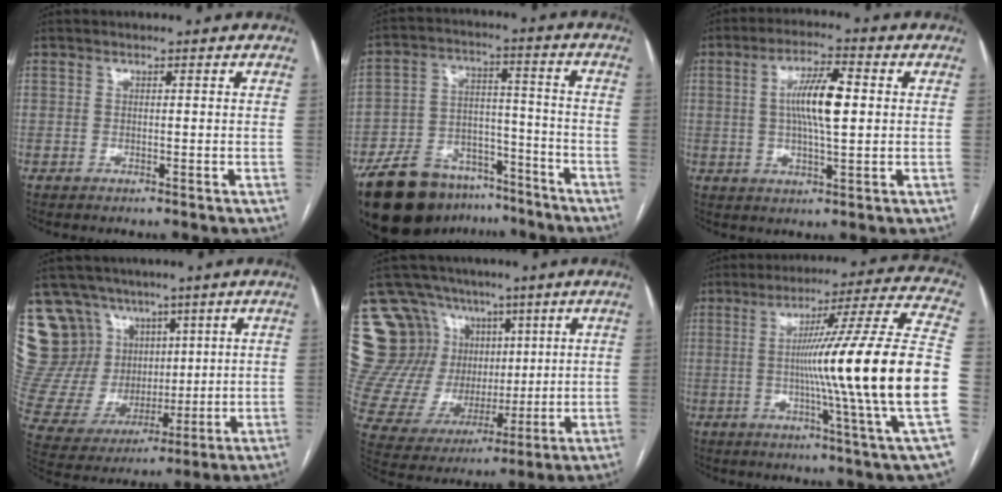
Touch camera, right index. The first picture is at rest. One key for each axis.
{"total": 16.7, "fx": -12.6, "fy": 8.5, "fz": 7.0, "tx": -0.112, "ty": 0.037, "tz": -0.202}
{"total": 8.7, "fx": 1.2, "fy": 1.5, "fz": 8.5, "tx": -0.157, "ty": 0.009, "tz": 0.021}
{"total": 19.0, "fx": 10.5, "fy": 14.5, "fz": 6.2, "tx": -0.148, "ty": 0.062, "tz": 0.220}
{"total": 21.7, "fx": 9.7, "fy": 17.5, "fz": 8.2, "tx": -0.182, "ty": 0.082, "tz": 0.205}
{"total": 23.7, "fx": -2.5, "fy": -2.8, "fz": 23.4, "tx": -0.308, "ty": -0.006, "tz": -0.060}